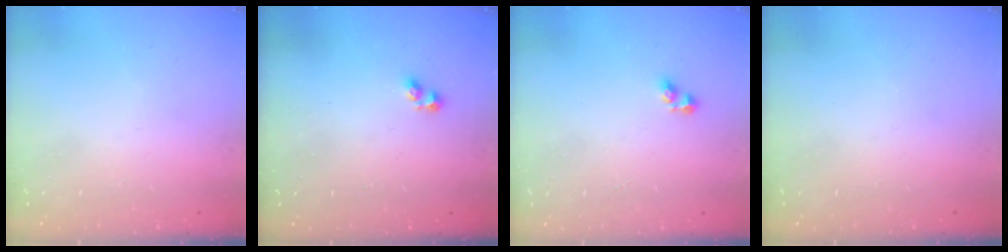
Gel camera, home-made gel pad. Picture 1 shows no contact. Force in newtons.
{"total": 1.9, "press": 1.9, "slide": 0.3}
{"total": 3.7, "press": 3.7, "slide": 0.6}
{"total": 0.0}